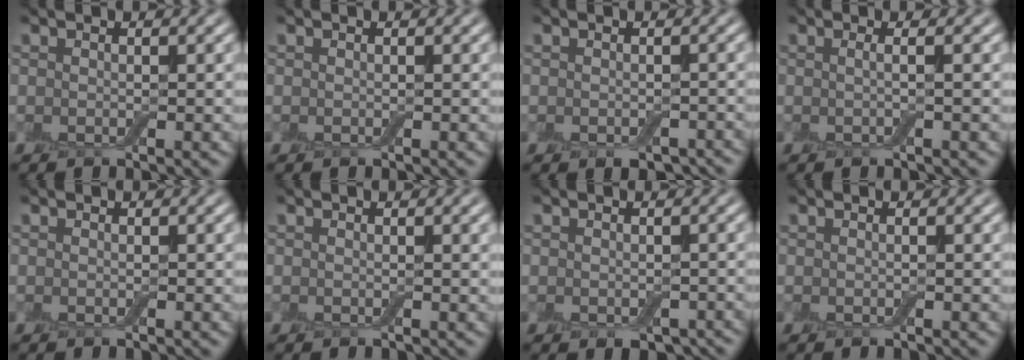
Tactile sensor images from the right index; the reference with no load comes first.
{"total": 0.0}
{"total": 2.2, "force": [-1.3, 1.1, 1.3], "torque": [-0.021, -0.007, -0.013]}
{"total": 1.9, "force": [0.3, 0.8, 1.7], "torque": [-0.019, -0.003, -0.019]}
{"total": 0.0}
{"total": 0.9, "force": [0.5, 0.1, 0.7], "torque": [-0.008, 0.002, 0.006]}
{"total": 2.1, "force": [-1.1, 1.3, 1.3], "torque": [-0.020, -0.014, -0.010]}
{"total": 0.0}